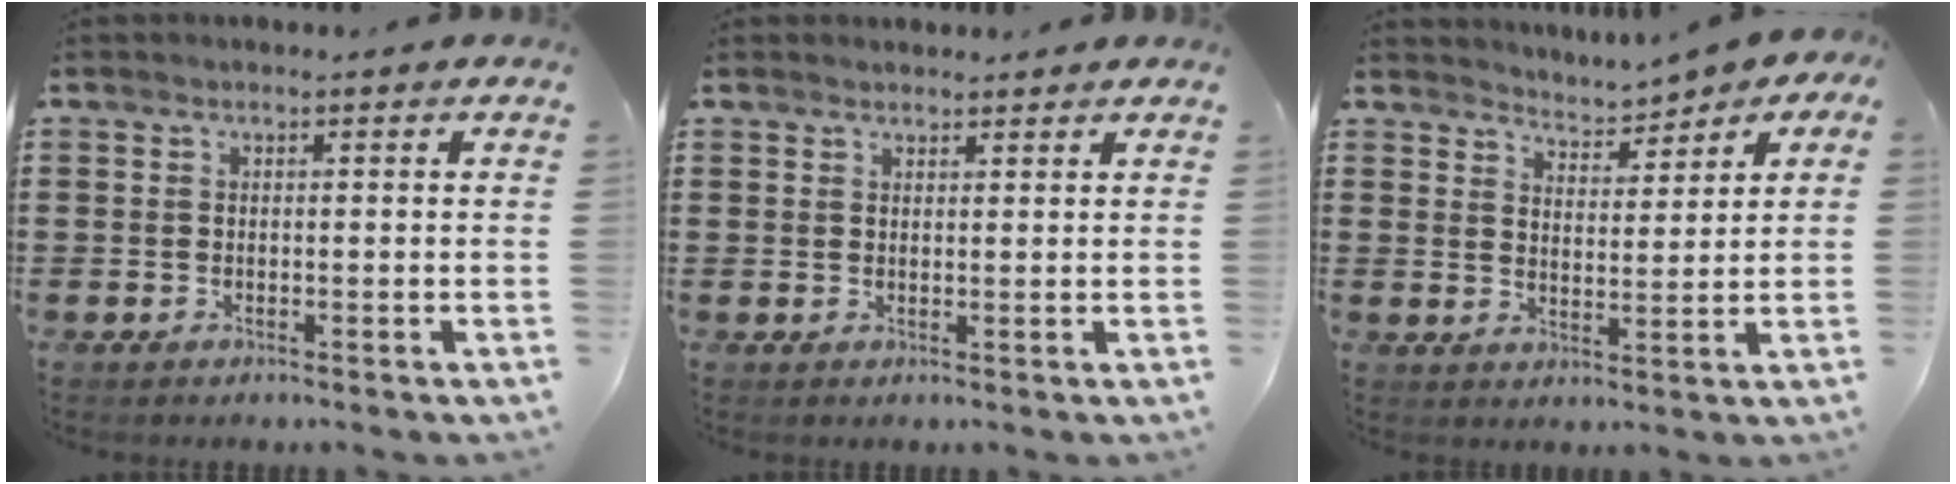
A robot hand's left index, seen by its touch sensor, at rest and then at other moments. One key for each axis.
{"total": 1.4, "fx": 1.4, "fy": 0.4, "fz": 0.0, "tx": -0.004, "ty": 0.002, "tz": 0.026}
{"total": 3.5, "fx": 3.4, "fy": 0.7, "fz": 0.1, "tx": -0.020, "ty": -0.014, "tz": 0.059}